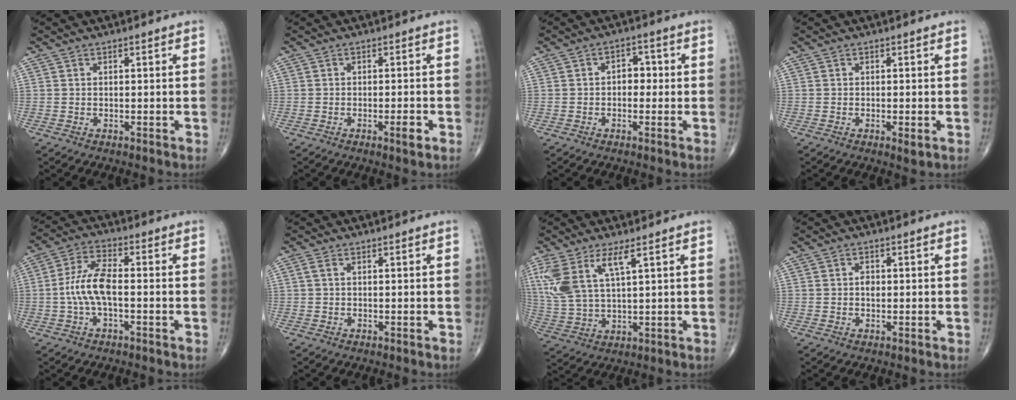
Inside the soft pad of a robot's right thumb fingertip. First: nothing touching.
{"total": 2.3, "force": [-1.0, 0.4, 2.0], "torque": [-0.033, -0.003, -0.018]}
{"total": 3.6, "force": [-0.2, 2.6, 2.5], "torque": [-0.015, 0.015, -0.010]}
{"total": 1.6, "force": [-0.5, 0.4, 1.5], "torque": [-0.027, -0.007, -0.008]}
{"total": 8.1, "force": [-1.1, 3.2, 7.4], "torque": [-0.164, 0.024, -0.027]}
{"total": 0.9, "force": [0.2, 0.4, 0.8], "torque": [-0.025, 0.006, 0.004]}
{"total": 10.9, "force": [5.1, 3.6, 9.0], "torque": [-0.218, -0.014, 0.113]}
{"total": 1.5, "force": [0.0, 1.0, 1.1], "torque": [-0.015, 0.002, -0.001]}